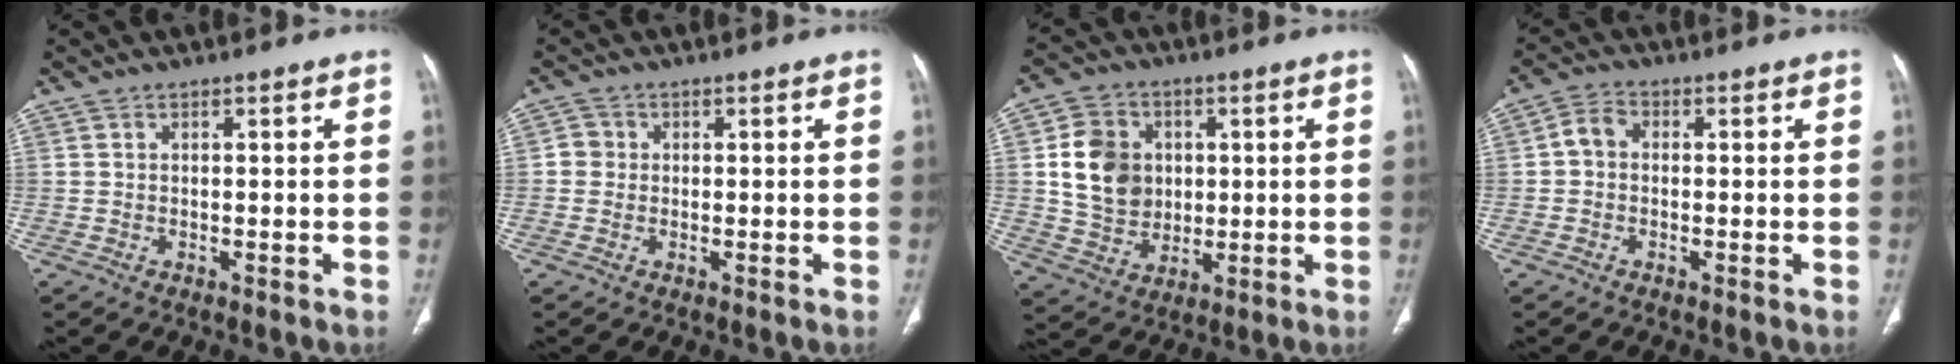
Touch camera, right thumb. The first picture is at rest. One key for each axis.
{"total": 2.3, "fx": 0.0, "fy": 2.2, "fz": 0.6, "tx": 0.005, "ty": 0.006, "tz": -0.004}
{"total": 12.4, "fx": 1.7, "fy": 10.4, "fz": 6.4, "tx": -0.082, "ty": -0.002, "tz": 0.038}
{"total": 3.6, "fx": -0.1, "fy": 2.8, "fz": 2.2, "tx": -0.034, "ty": 0.010, "tz": -0.013}